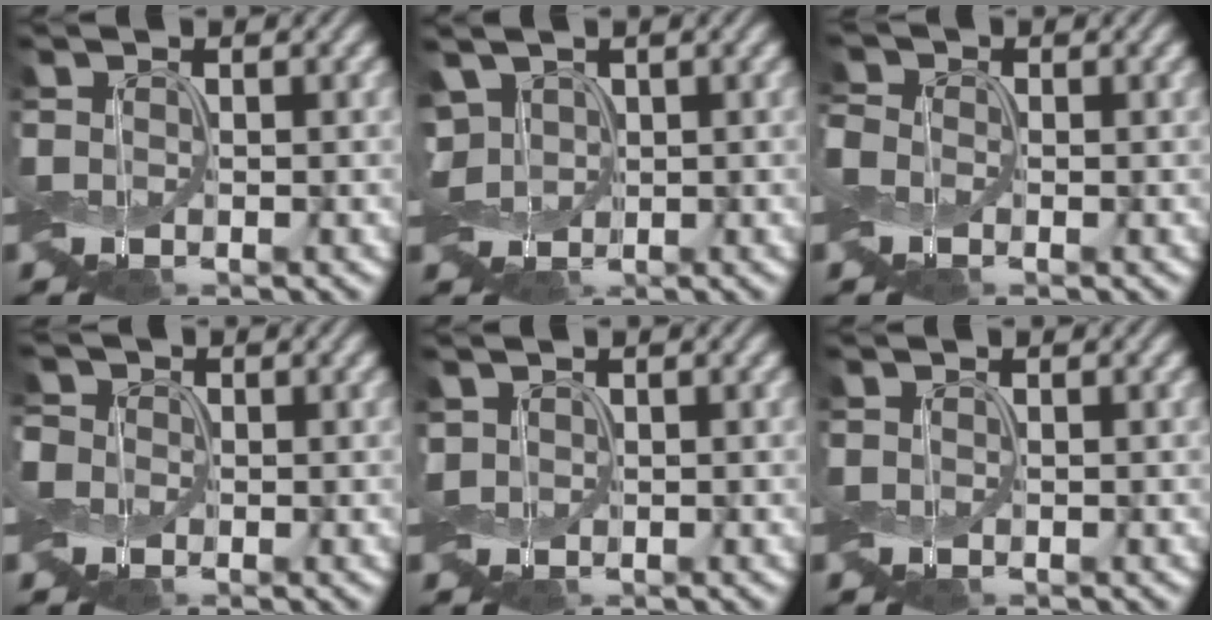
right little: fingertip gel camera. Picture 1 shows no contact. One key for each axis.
{"total": 2.7, "fx": 1.0, "fy": 1.8, "fz": 1.7, "tx": -0.038, "ty": 0.010, "tz": 0.012}
{"total": 1.7, "fx": -0.3, "fy": 1.6, "fz": 0.6, "tx": -0.025, "ty": 0.006, "tz": -0.012}
{"total": 2.8, "fx": 0.9, "fy": 2.5, "fz": 0.9, "tx": -0.047, "ty": 0.010, "tz": 0.006}
{"total": 0.8, "fx": 0.1, "fy": 0.7, "fz": 0.5, "tx": -0.015, "ty": 0.005, "tz": 0.001}
{"total": 0.0}